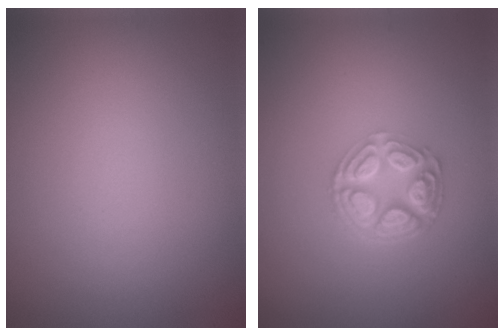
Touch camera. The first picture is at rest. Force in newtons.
{"total": 4.8, "press": 3.4, "slide": 3.4}